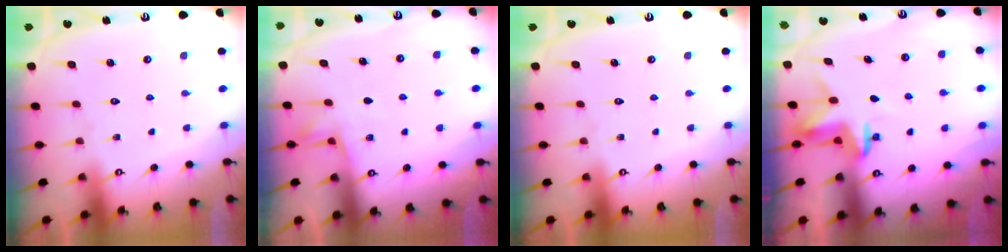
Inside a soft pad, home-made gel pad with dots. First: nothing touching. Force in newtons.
{"total": 5.8, "press": 5.8, "slide": 0.3}
{"total": 0.0}
{"total": 4.0, "press": 4.0, "slide": 0.2}